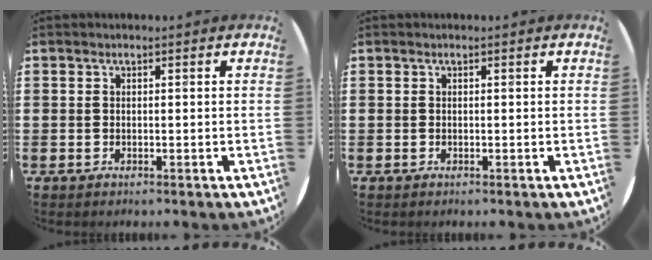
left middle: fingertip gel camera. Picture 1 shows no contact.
{"total": 0.0}